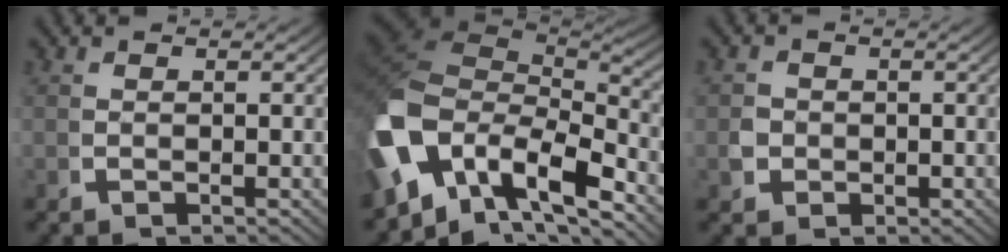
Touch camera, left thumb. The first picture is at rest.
{"total": 15.6, "force": [-1.2, 10.7, 11.3], "torque": [-0.270, -0.053, 0.003]}
{"total": 2.2, "force": [-0.3, 2.1, 0.5], "torque": [-0.015, -0.010, -0.005]}